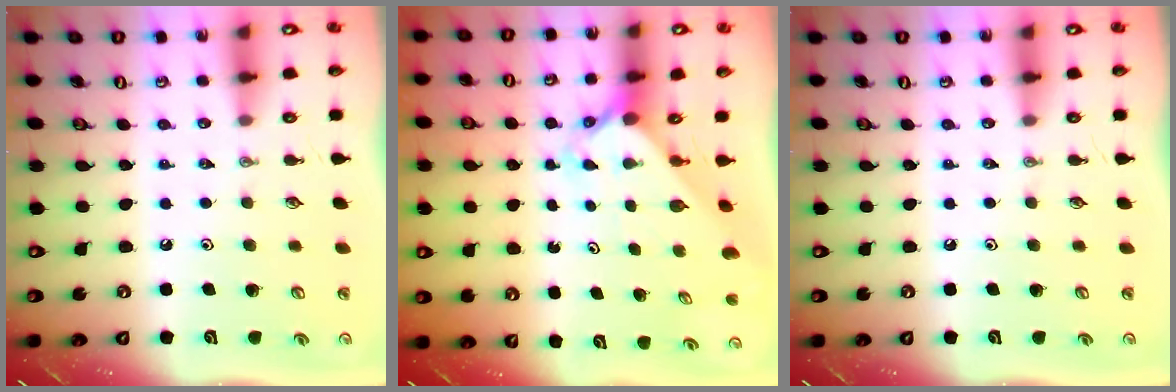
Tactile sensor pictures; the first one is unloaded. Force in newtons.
{"total": 2.4, "press": 2.4, "slide": 0.2}
{"total": 0.0}